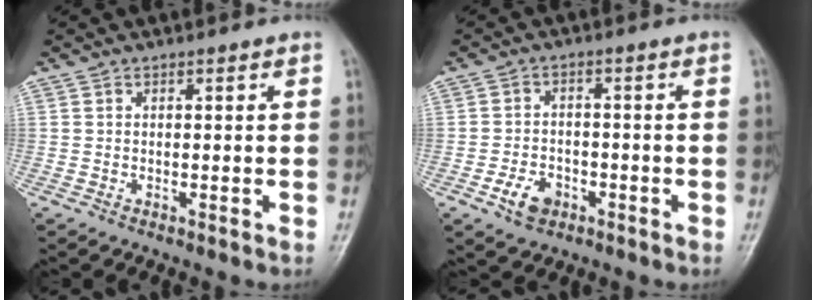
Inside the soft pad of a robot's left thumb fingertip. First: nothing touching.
{"total": 5.1, "force": [-2.5, 3.5, 2.7], "torque": [-0.038, 0.016, -0.042]}